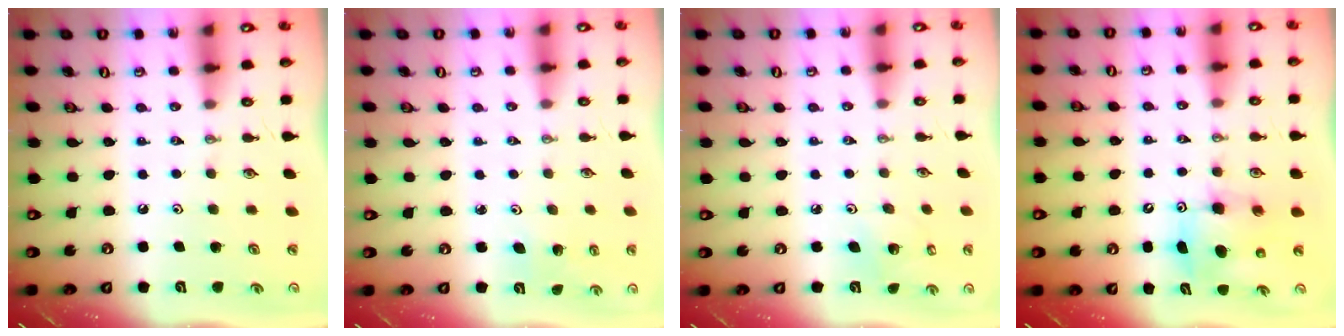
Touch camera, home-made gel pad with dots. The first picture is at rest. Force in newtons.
{"total": 2.6, "press": 2.5, "slide": 0.9}
{"total": 3.3, "press": 3.3, "slide": 0.2}
{"total": 7.9, "press": 7.6, "slide": 2.1}